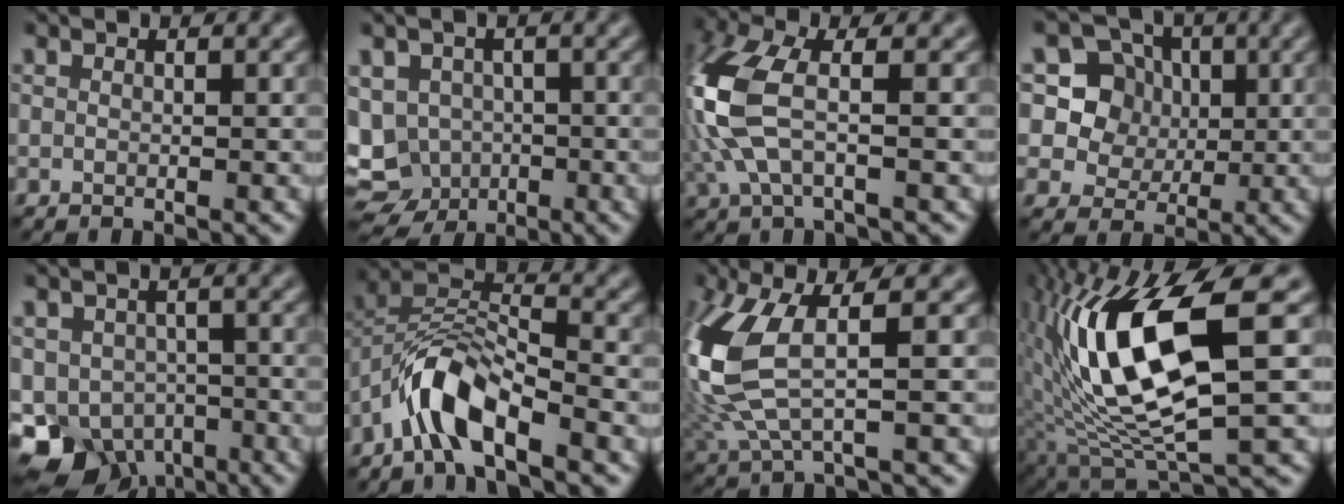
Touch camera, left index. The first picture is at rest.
{"total": 8.7, "force": [-3.5, 7.3, 3.2], "torque": [-0.051, -0.021, -0.064]}
{"total": 7.2, "force": [-0.9, 3.0, 6.5], "torque": [-0.179, 0.012, -0.026]}
{"total": 4.8, "force": [0.8, 4.4, 1.6], "torque": [-0.035, 0.006, 0.005]}
{"total": 8.4, "force": [-4.7, 6.1, 3.5], "torque": [-0.051, -0.019, -0.075]}
{"total": 6.1, "force": [-4.2, 1.8, 4.0], "torque": [-0.077, 0.012, -0.083]}
{"total": 8.3, "force": [1.1, 3.0, 7.7], "torque": [-0.205, 0.001, 0.021]}
{"total": 12.9, "force": [1.5, 3.9, 12.2], "torque": [-0.240, -0.002, 0.032]}